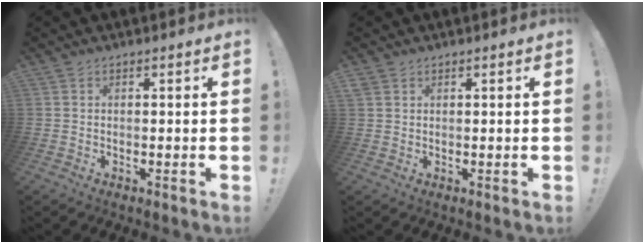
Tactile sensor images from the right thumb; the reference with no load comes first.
{"total": 1.6, "force": [1.1, 1.2, 0.4], "torque": [-0.001, -0.004, 0.020]}